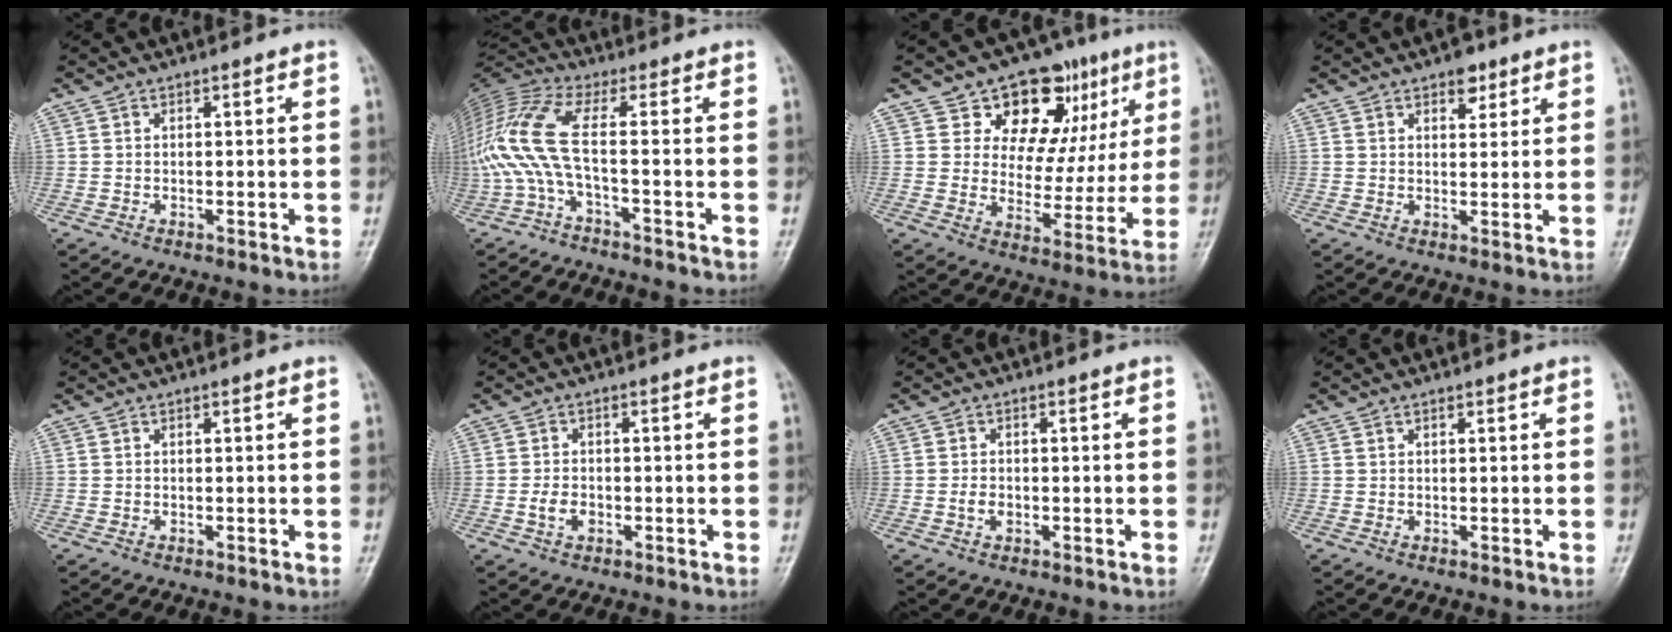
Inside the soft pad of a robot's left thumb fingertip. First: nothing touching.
{"total": 10.6, "force": [-2.5, 1.4, 10.2], "torque": [-0.266, 0.044, -0.059]}
{"total": 17.0, "force": [8.5, 11.0, 9.8], "torque": [-0.065, -0.020, 0.127]}
{"total": 3.6, "force": [2.3, 2.1, 1.9], "torque": [-0.006, -0.010, 0.031]}
{"total": 0.0}
{"total": 3.2, "force": [-1.0, 2.2, 2.1], "torque": [-0.037, 0.008, -0.020]}
{"total": 2.1, "force": [-0.6, 1.5, 1.4], "torque": [-0.023, 0.006, -0.012]}
{"total": 0.0}